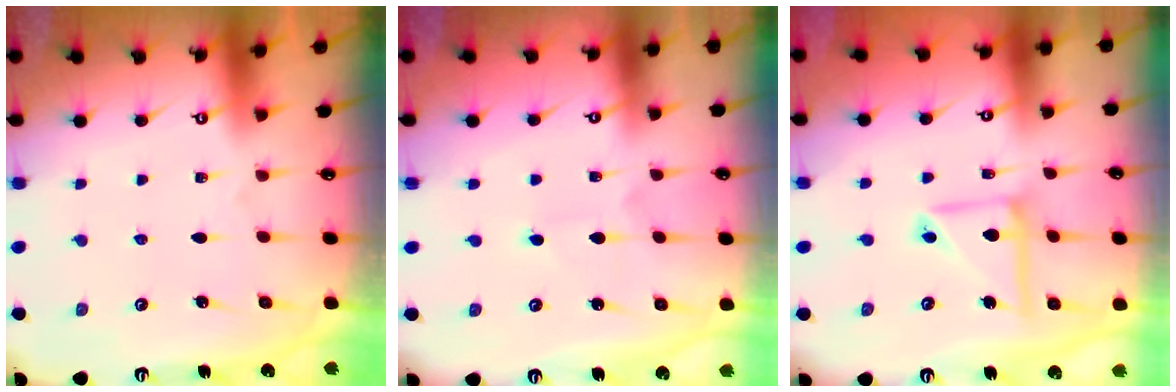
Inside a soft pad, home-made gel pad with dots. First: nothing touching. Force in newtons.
{"total": 2.6, "press": 2.6, "slide": 0.2}
{"total": 9.3, "press": 9.2, "slide": 0.9}